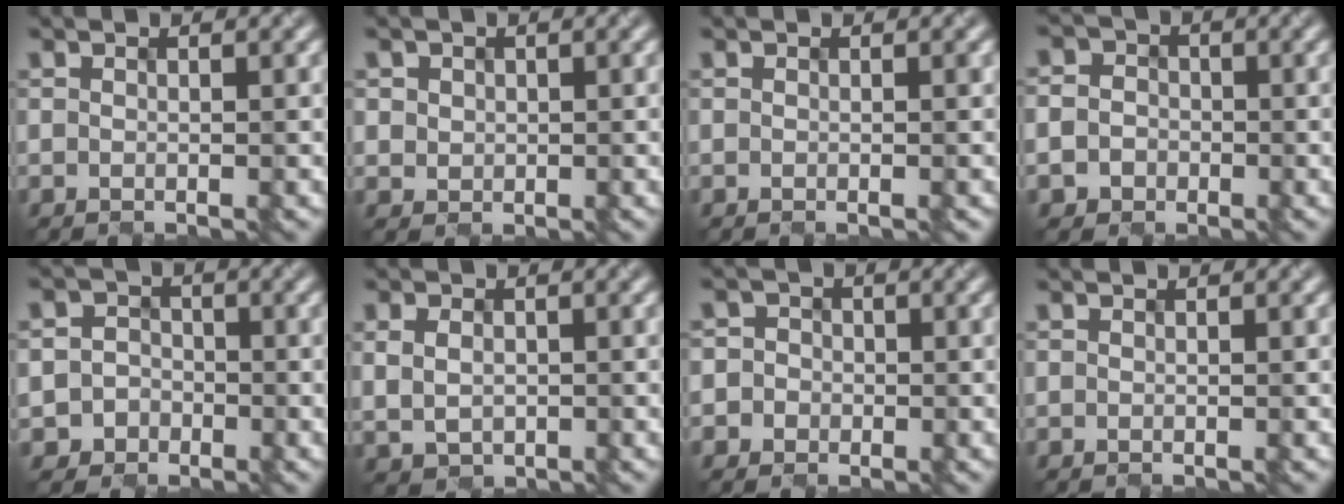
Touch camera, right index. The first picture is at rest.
{"total": 1.0, "force": [0.2, 1.0, -0.3], "torque": [-0.008, -0.002, 0.017]}
{"total": 0.5, "force": [0.0, 0.2, 0.5], "torque": [-0.005, 0.003, -0.007]}
{"total": 2.8, "force": [-1.0, 2.6, 0.3], "torque": [0.005, 0.007, -0.027]}
{"total": 2.8, "force": [-1.6, 2.2, 0.0], "torque": [0.006, 0.001, -0.023]}
{"total": 2.0, "force": [-0.4, 1.7, 1.1], "torque": [-0.030, -0.007, 0.006]}
{"total": 2.0, "force": [-0.7, 1.9, -0.2], "torque": [0.017, 0.001, -0.018]}
{"total": 0.0}